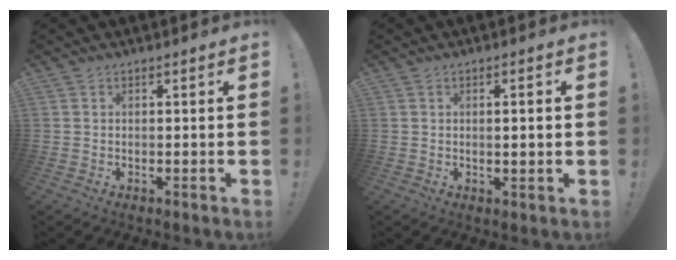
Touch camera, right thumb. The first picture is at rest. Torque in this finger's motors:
{"motor_torque": [-0.14, -0.18, -0.18, 0.16, -0.05]}